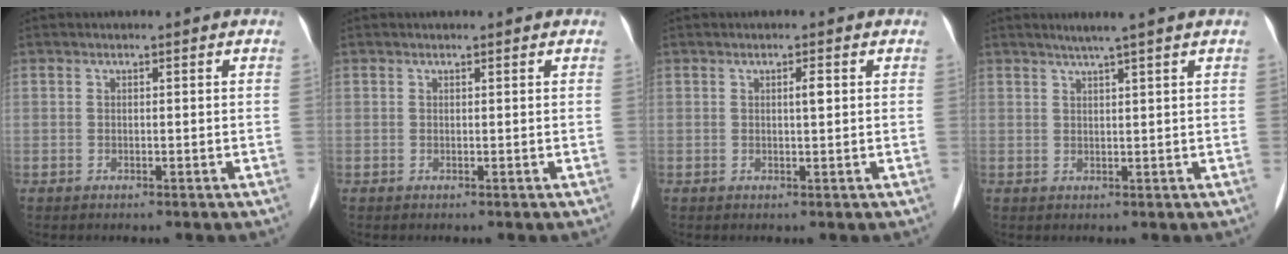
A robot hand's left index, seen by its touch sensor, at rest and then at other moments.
{"total": 0.8, "force": [0.8, 0.2, 0.3], "torque": [-0.012, 0.013, 0.009]}
{"total": 1.2, "force": [0.4, 0.2, 1.1], "torque": [-0.021, 0.001, 0.005]}
{"total": 3.5, "force": [2.6, -1.0, 2.1], "torque": [-0.032, 0.005, 0.046]}